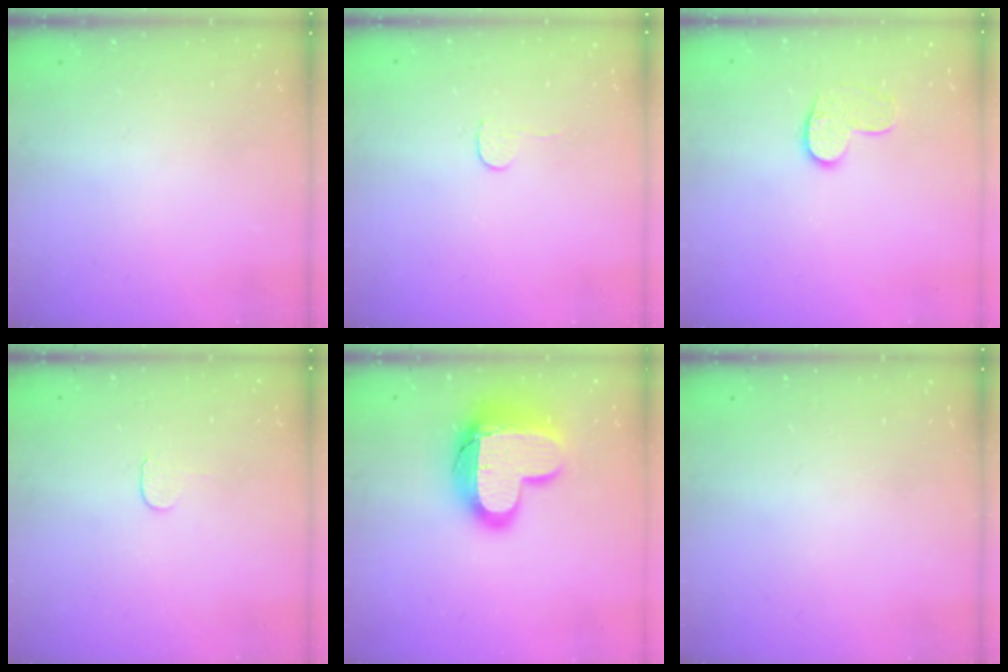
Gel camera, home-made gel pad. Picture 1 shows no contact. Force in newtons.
{"total": 3.0, "press": 3.0, "slide": 0.3}
{"total": 9.1, "press": 9.0, "slide": 0.6}
{"total": 3.8, "press": 3.8, "slide": 0.4}
{"total": 18.5, "press": 18.5, "slide": 1.2}
{"total": 0.0}